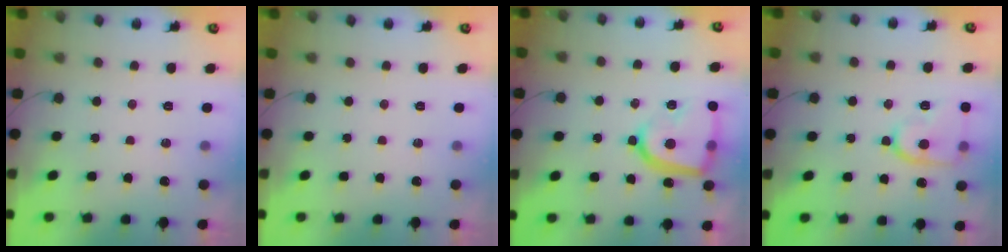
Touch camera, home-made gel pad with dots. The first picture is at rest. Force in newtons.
{"total": 0.0}
{"total": 18.1, "press": 18.0, "slide": 1.4}
{"total": 13.1, "press": 13.1, "slide": 1.3}